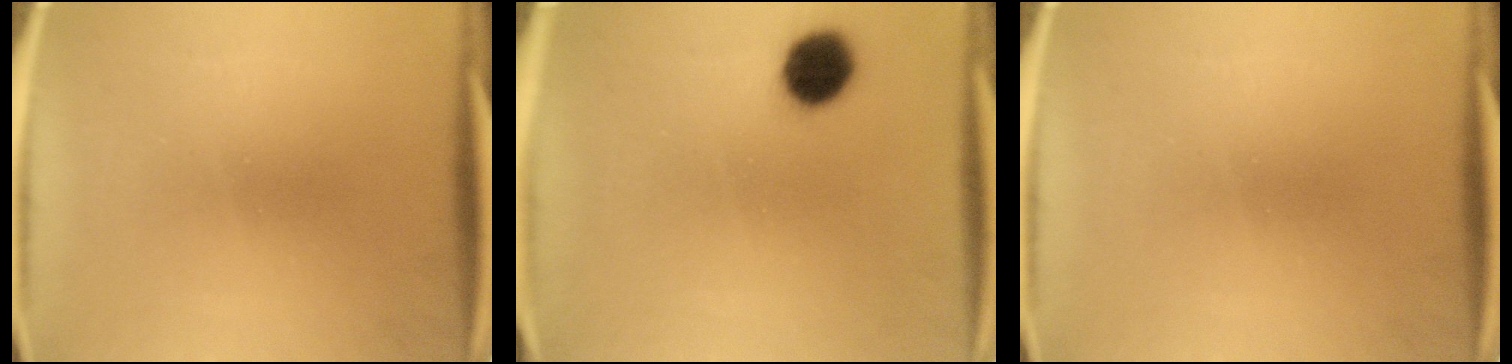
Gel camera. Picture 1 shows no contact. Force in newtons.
{"total": 8.1}
{"total": 0.0}